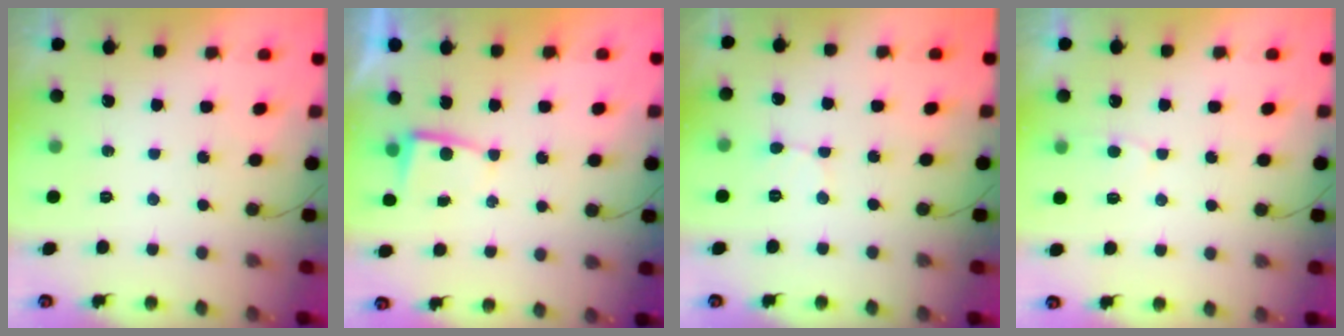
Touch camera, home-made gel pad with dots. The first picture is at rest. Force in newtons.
{"total": 2.2, "press": 2.2, "slide": 0.3}
{"total": 0.9, "press": 0.9, "slide": 0.1}
{"total": 4.2, "press": 4.2, "slide": 0.4}